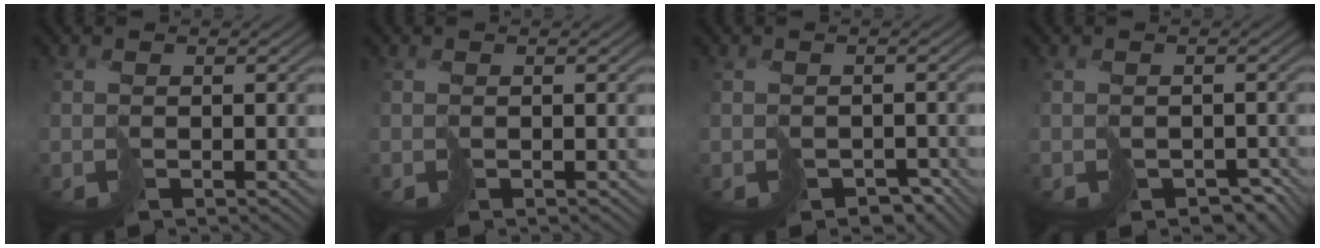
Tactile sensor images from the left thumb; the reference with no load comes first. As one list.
[{"total": 0.0}, {"total": 2.9, "force": [-2.0, 1.8, 1.0], "torque": [-0.024, -0.010, -0.031]}, {"total": 3.2, "force": [-2.1, 2.1, 1.2], "torque": [-0.029, -0.012, -0.027]}]